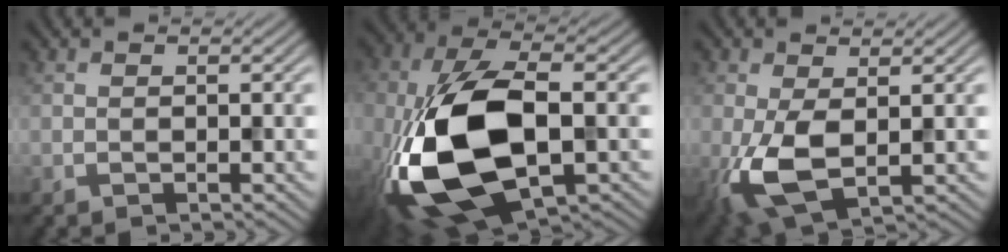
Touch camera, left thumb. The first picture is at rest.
{"total": 17.7, "force": [-3.5, 9.9, 14.3], "torque": [-0.339, -0.024, -0.052]}
{"total": 7.2, "force": [-0.9, 3.8, 6.1], "torque": [-0.146, -0.006, -0.014]}